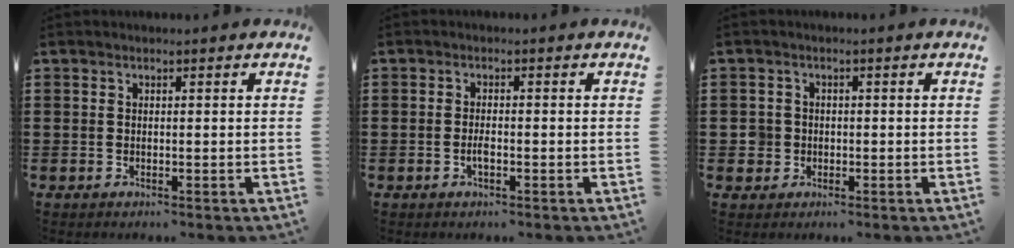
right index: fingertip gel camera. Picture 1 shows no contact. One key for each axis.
{"total": 1.8, "fx": -0.6, "fy": 0.6, "fz": 1.6, "tx": -0.031, "ty": 0.000, "tz": -0.011}
{"total": 2.4, "fx": -0.5, "fy": 2.3, "fz": 0.4, "tx": -0.014, "ty": 0.006, "tz": -0.014}